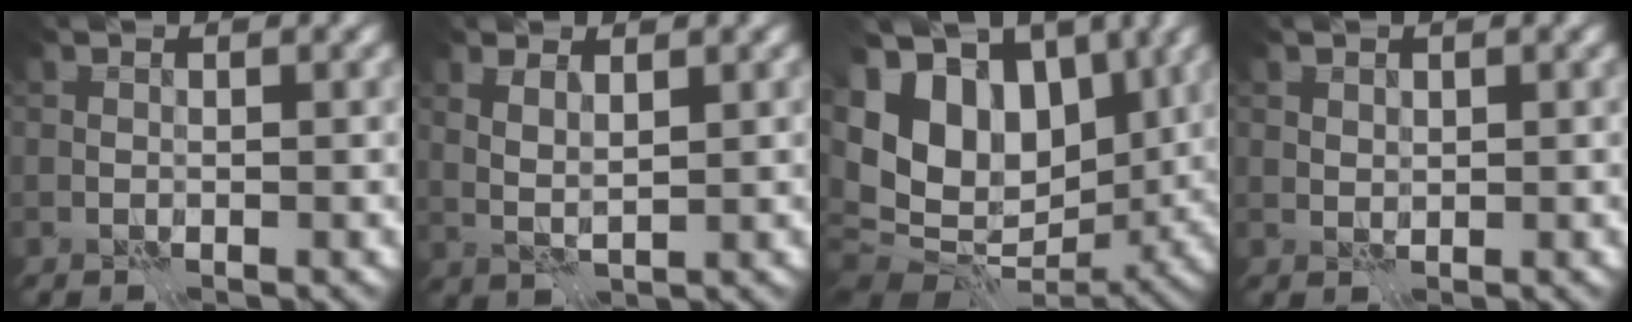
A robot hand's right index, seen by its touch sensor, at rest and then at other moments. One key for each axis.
{"total": 2.0, "fx": 1.1, "fy": 0.4, "fz": 1.6, "tx": -0.037, "ty": 0.000, "tz": 0.026}
{"total": 13.6, "fx": 3.1, "fy": 8.7, "fz": 9.9, "tx": -0.193, "ty": 0.012, "tz": 0.056}
{"total": 0.7, "fx": 0.7, "fy": 0.3, "fz": 0.1, "tx": -0.002, "ty": 0.000, "tz": 0.015}